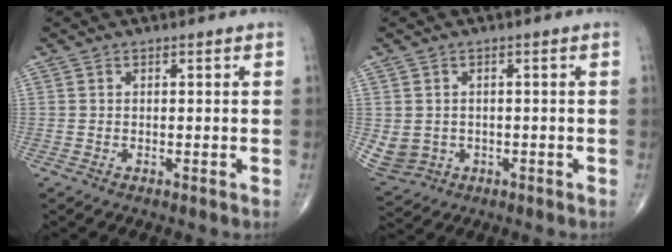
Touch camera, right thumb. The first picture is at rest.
{"total": 7.4, "force": [-1.1, 6.7, 2.9], "torque": [-0.080, 0.005, 0.003]}